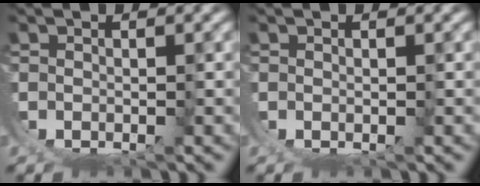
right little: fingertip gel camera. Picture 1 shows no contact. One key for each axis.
{"total": 0.9, "fx": 0.4, "fy": -0.8, "fz": 0.0, "tx": 0.006, "ty": 0.001, "tz": 0.009}